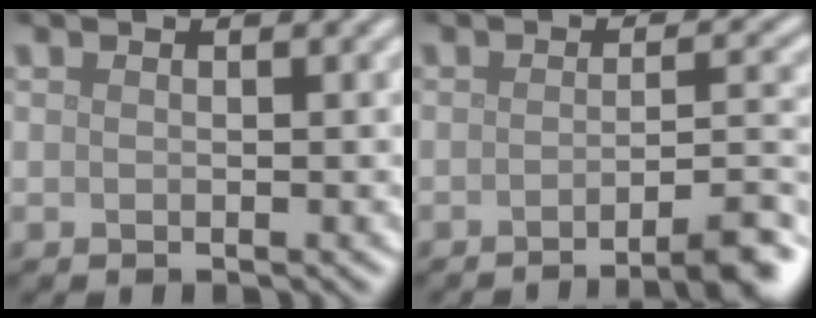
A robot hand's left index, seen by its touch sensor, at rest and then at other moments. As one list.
[{"total": 5.6, "force": [-3.5, 1.1, 4.3], "torque": [-0.045, 0.009, -0.053]}]